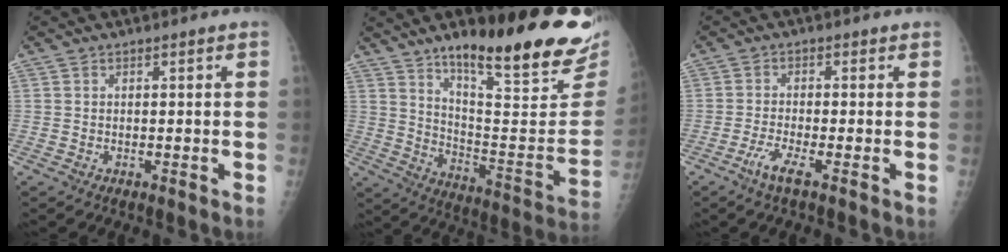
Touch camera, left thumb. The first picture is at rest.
{"total": 26.5, "force": [17.9, 5.6, 18.7], "torque": [-0.245, -0.094, 0.273]}
{"total": 3.5, "force": [-2.0, 0.1, 2.9], "torque": [-0.072, 0.000, -0.046]}